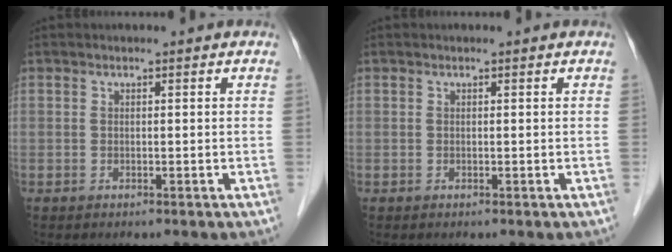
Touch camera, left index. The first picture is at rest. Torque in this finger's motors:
{"motor_torque": [0.08, 0.02, 0.02, -0.01]}